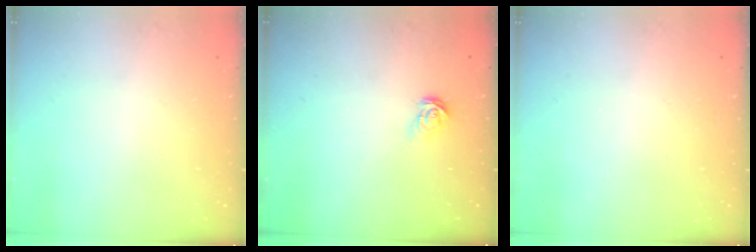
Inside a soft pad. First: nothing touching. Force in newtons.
{"total": 3.8, "press": 3.8, "slide": 0.4}
{"total": 0.0}